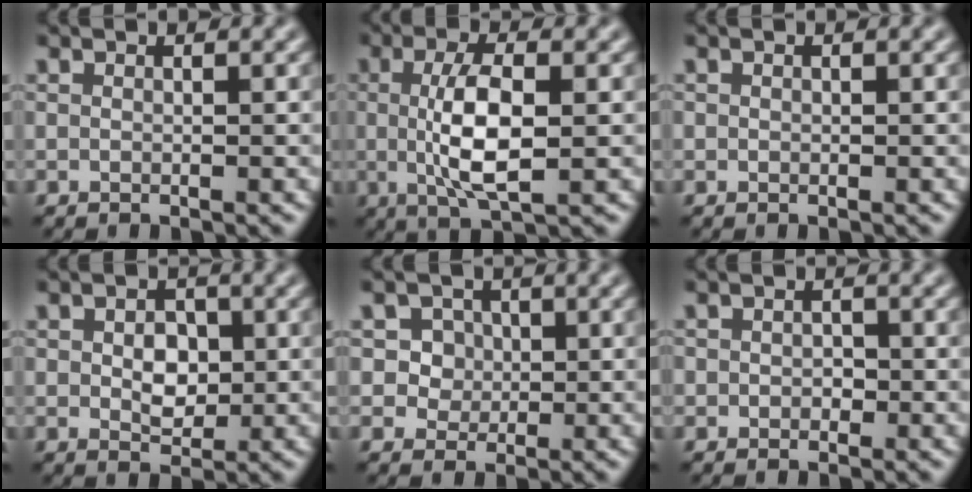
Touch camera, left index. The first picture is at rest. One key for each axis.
{"total": 5.7, "fx": -0.1, "fy": 1.8, "fz": 5.4, "tx": -0.113, "ty": -0.002, "tz": -0.003}
{"total": 0.0}
{"total": 3.1, "fx": 0.1, "fy": 2.1, "fz": 2.3, "tx": -0.041, "ty": -0.001, "tz": 0.001}
{"total": 3.9, "fx": 1.4, "fy": 3.3, "fz": 1.5, "tx": -0.020, "ty": 0.008, "tz": 0.018}
{"total": 1.4, "fx": -0.3, "fy": 1.3, "fz": 0.5, "tx": 0.002, "ty": -0.003, "tz": -0.009}